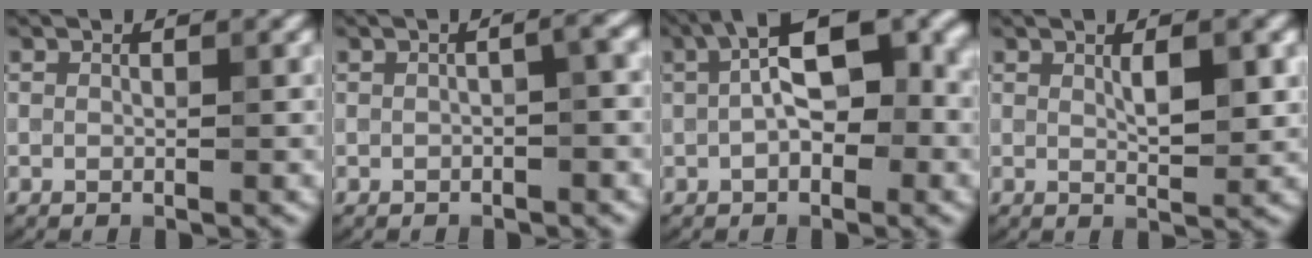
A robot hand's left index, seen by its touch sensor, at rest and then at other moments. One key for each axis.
{"total": 2.2, "fx": -0.3, "fy": 0.6, "fz": 2.1, "tx": -0.030, "ty": 0.006, "tz": -0.006}
{"total": 9.0, "fx": 1.7, "fy": 4.1, "fz": 7.8, "tx": -0.132, "ty": 0.026, "tz": 0.016}
{"total": 2.9, "fx": 0.9, "fy": 0.8, "fz": 2.7, "tx": -0.043, "ty": -0.001, "tz": 0.016}